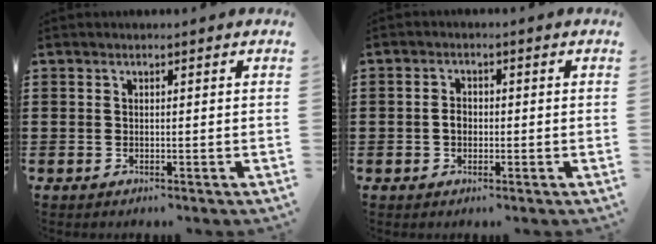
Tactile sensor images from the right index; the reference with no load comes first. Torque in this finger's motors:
{"motor_torque": [0.61, -0.50, 0.23, 0.06]}